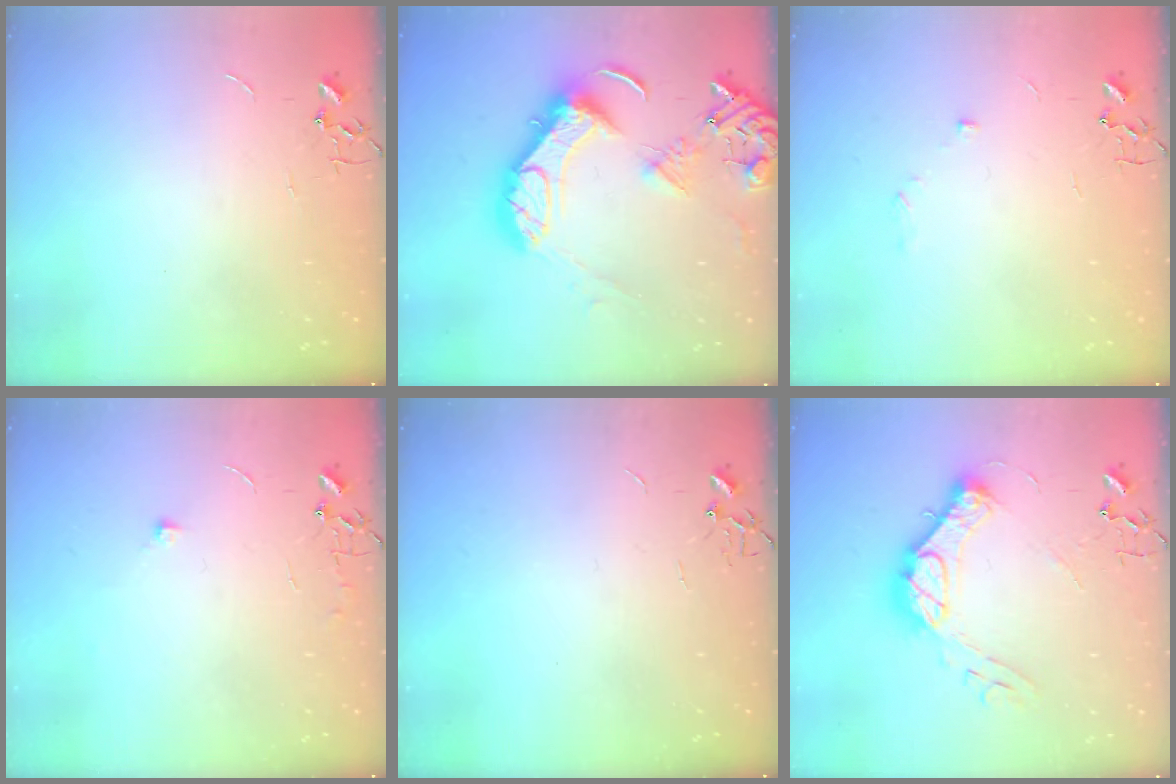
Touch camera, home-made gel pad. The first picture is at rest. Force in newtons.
{"total": 19.3, "press": 19.1, "slide": 2.4}
{"total": 5.6, "press": 5.6, "slide": 0.7}
{"total": 5.5, "press": 5.5, "slide": 0.8}
{"total": 0.0}
{"total": 15.7, "press": 15.6, "slide": 1.5}